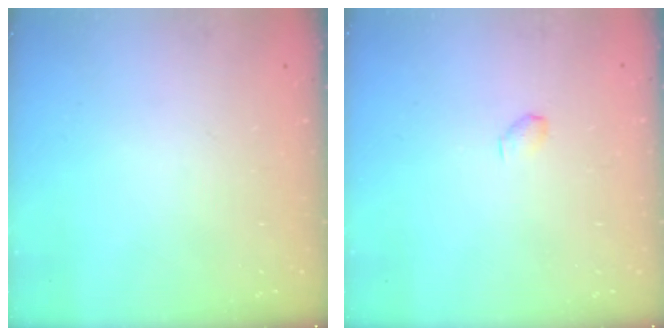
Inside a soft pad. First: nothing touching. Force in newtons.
{"total": 2.9, "press": 2.9, "slide": 0.5}